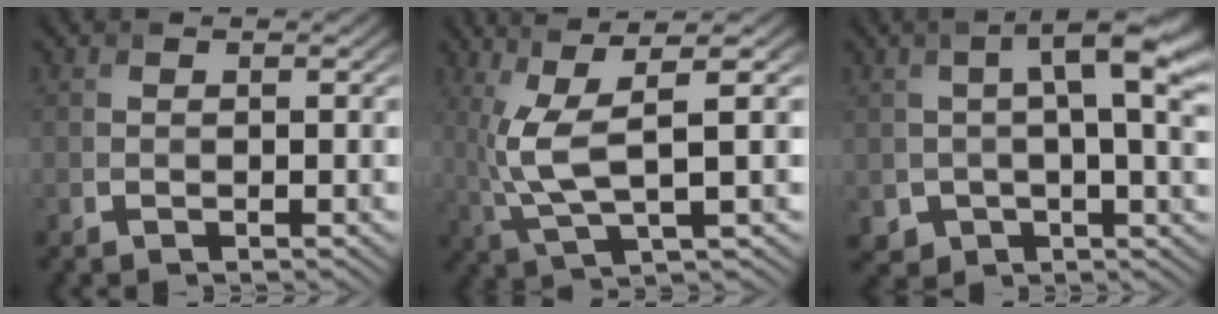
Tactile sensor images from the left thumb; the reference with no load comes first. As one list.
[{"total": 7.5, "force": [1.4, 1.6, 7.2], "torque": [-0.161, 0.015, 0.031]}, {"total": 7.7, "force": [1.3, 4.2, 6.4], "torque": [-0.118, -0.011, 0.028]}]